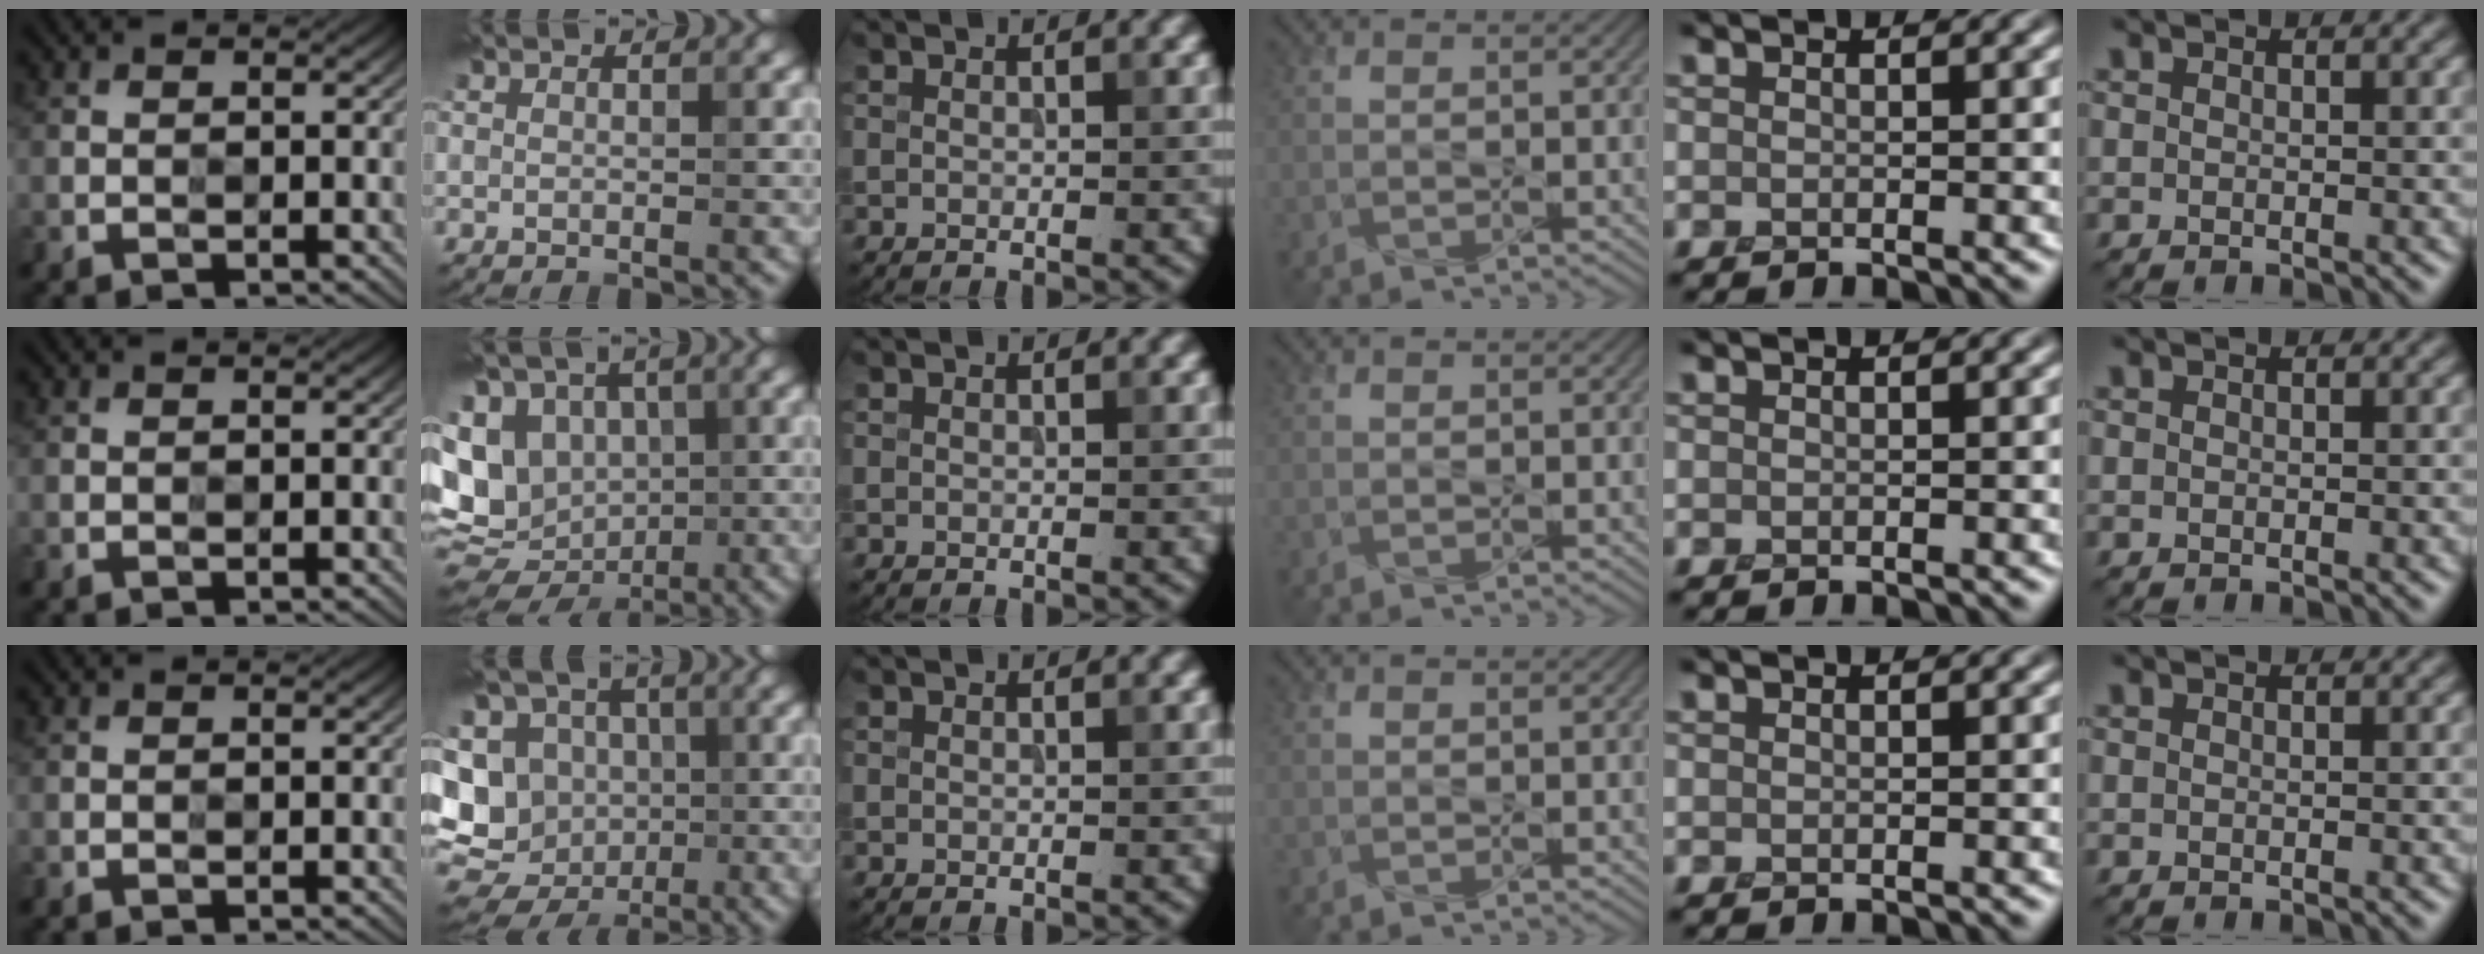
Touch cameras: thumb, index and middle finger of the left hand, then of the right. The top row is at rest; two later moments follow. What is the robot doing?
{"motion": "press", "object": "toy piano key"}